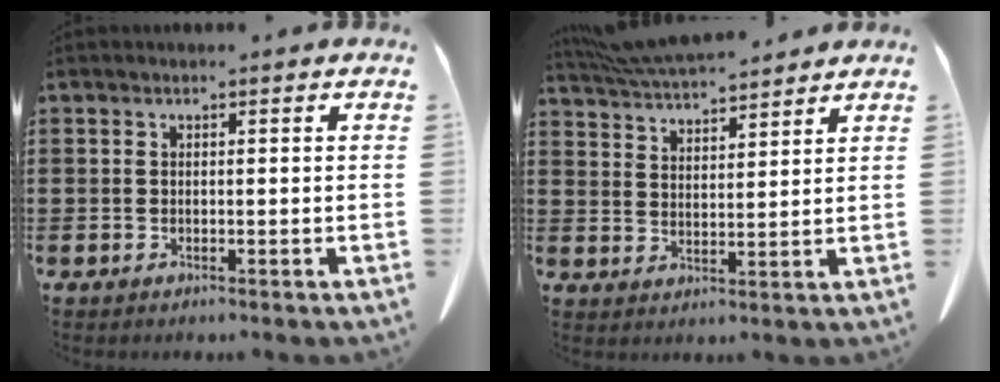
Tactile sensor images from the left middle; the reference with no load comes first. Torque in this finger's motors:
{"motor_torque": [0.82, -0.16, 0.29, 0.06]}